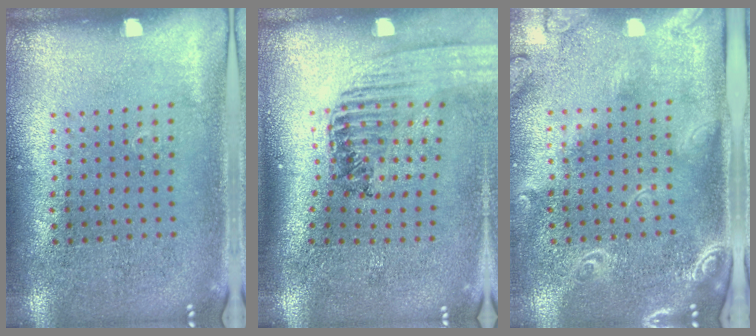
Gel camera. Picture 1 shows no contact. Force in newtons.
{"total": 1.5, "press": 1.5, "slide": 0.2}
{"total": 2.4, "press": 1.9, "slide": 1.4}